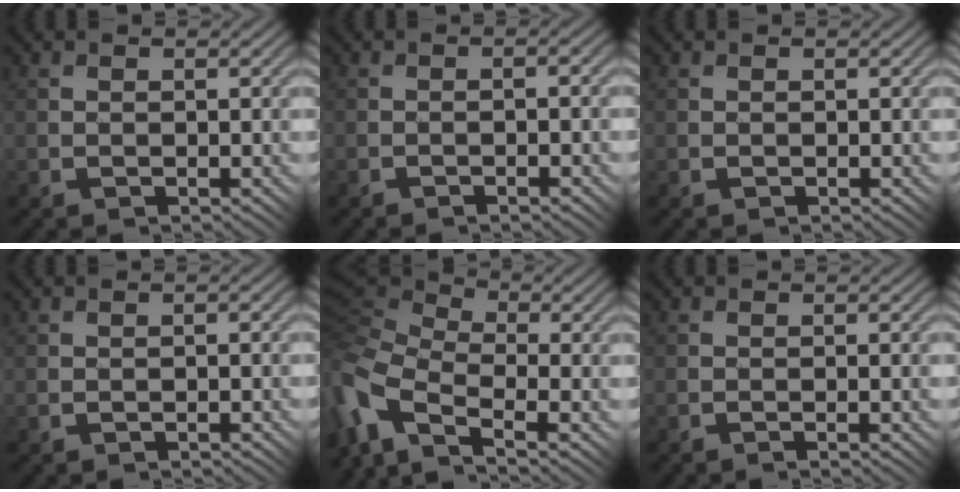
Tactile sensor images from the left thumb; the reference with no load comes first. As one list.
[{"total": 2.7, "force": [-1.4, 0.6, 2.3], "torque": [-0.028, 0.007, -0.016]}, {"total": 0.0}, {"total": 0.7, "force": [-0.6, 0.1, 0.2], "torque": [-0.003, 0.004, -0.012]}, {"total": 11.1, "force": [-5.5, 4.8, 8.4], "torque": [-0.227, -0.010, -0.101]}, {"total": 1.1, "force": [-1.0, -0.3, 0.5], "torque": [-0.008, 0.008, -0.020]}]